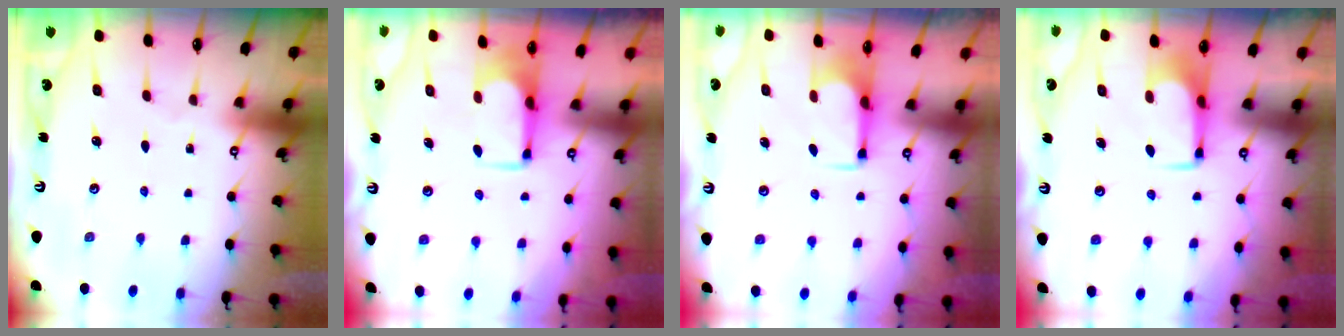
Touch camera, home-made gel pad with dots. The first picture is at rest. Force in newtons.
{"total": 3.5, "press": 3.5, "slide": 0.2}
{"total": 2.8, "press": 2.6, "slide": 1.0}
{"total": 1.7, "press": 1.6, "slide": 0.5}